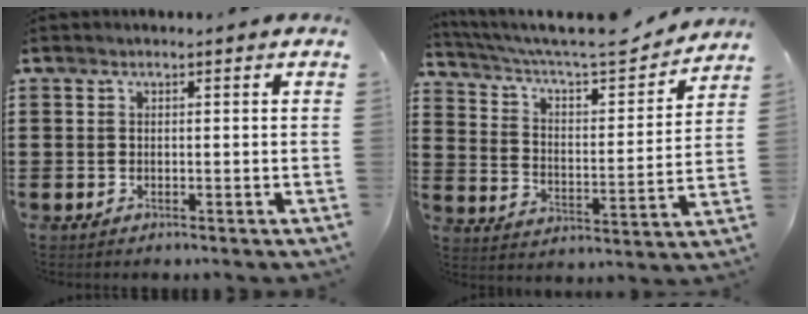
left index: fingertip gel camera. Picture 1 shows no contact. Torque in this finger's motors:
{"motor_torque": [2.14, 0.00, 1.05, 0.21]}